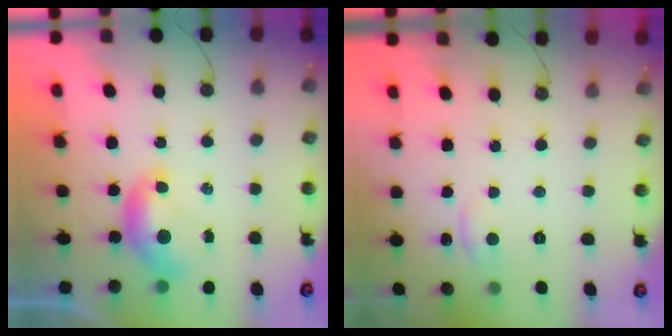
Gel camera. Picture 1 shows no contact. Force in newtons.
{"total": 1.6, "press": 1.5, "slide": 0.5}